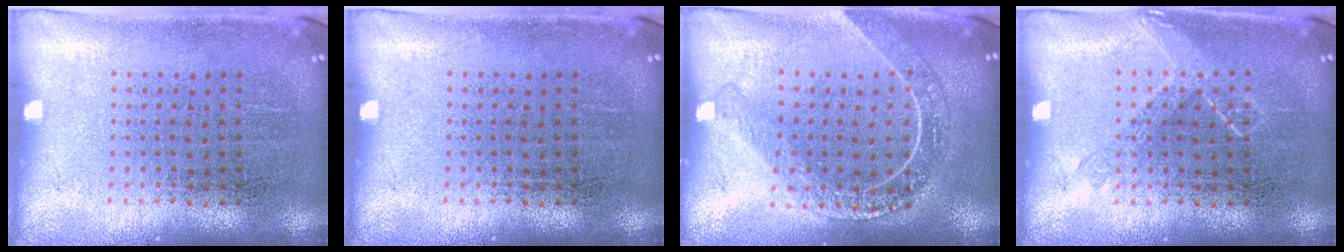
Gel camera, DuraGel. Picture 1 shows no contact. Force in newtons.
{"total": 0.0}
{"total": 1.9, "press": 1.7, "slide": 0.8}
{"total": 1.8, "press": 1.8, "slide": 0.4}